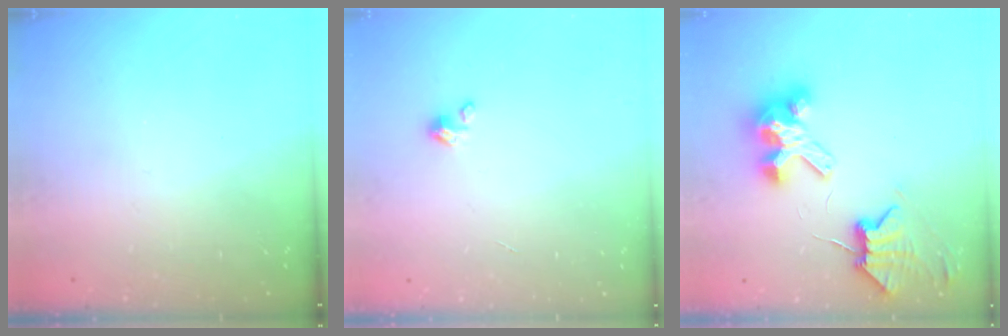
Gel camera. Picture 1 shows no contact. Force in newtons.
{"total": 2.0, "press": 1.9, "slide": 0.3}
{"total": 8.0, "press": 7.9, "slide": 1.0}